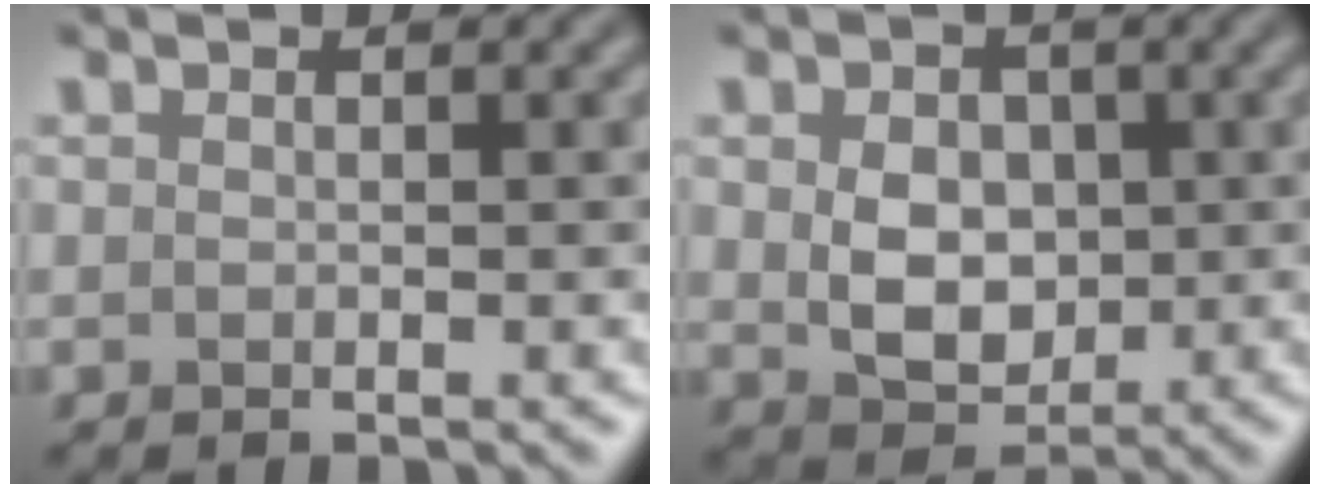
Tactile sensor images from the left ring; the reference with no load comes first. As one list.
[{"total": 4.9, "force": [0.2, 3.6, 3.2], "torque": [-0.060, -0.007, 0.007]}]